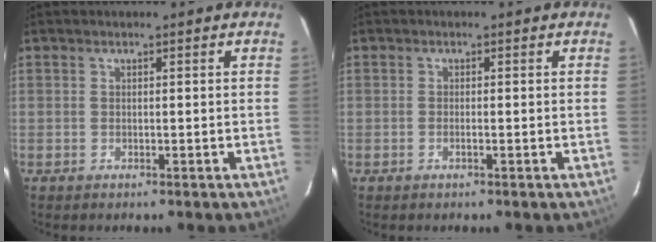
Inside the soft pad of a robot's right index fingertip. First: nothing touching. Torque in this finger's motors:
{"motor_torque": [-0.10, 0.00, 0.00, 0.00]}